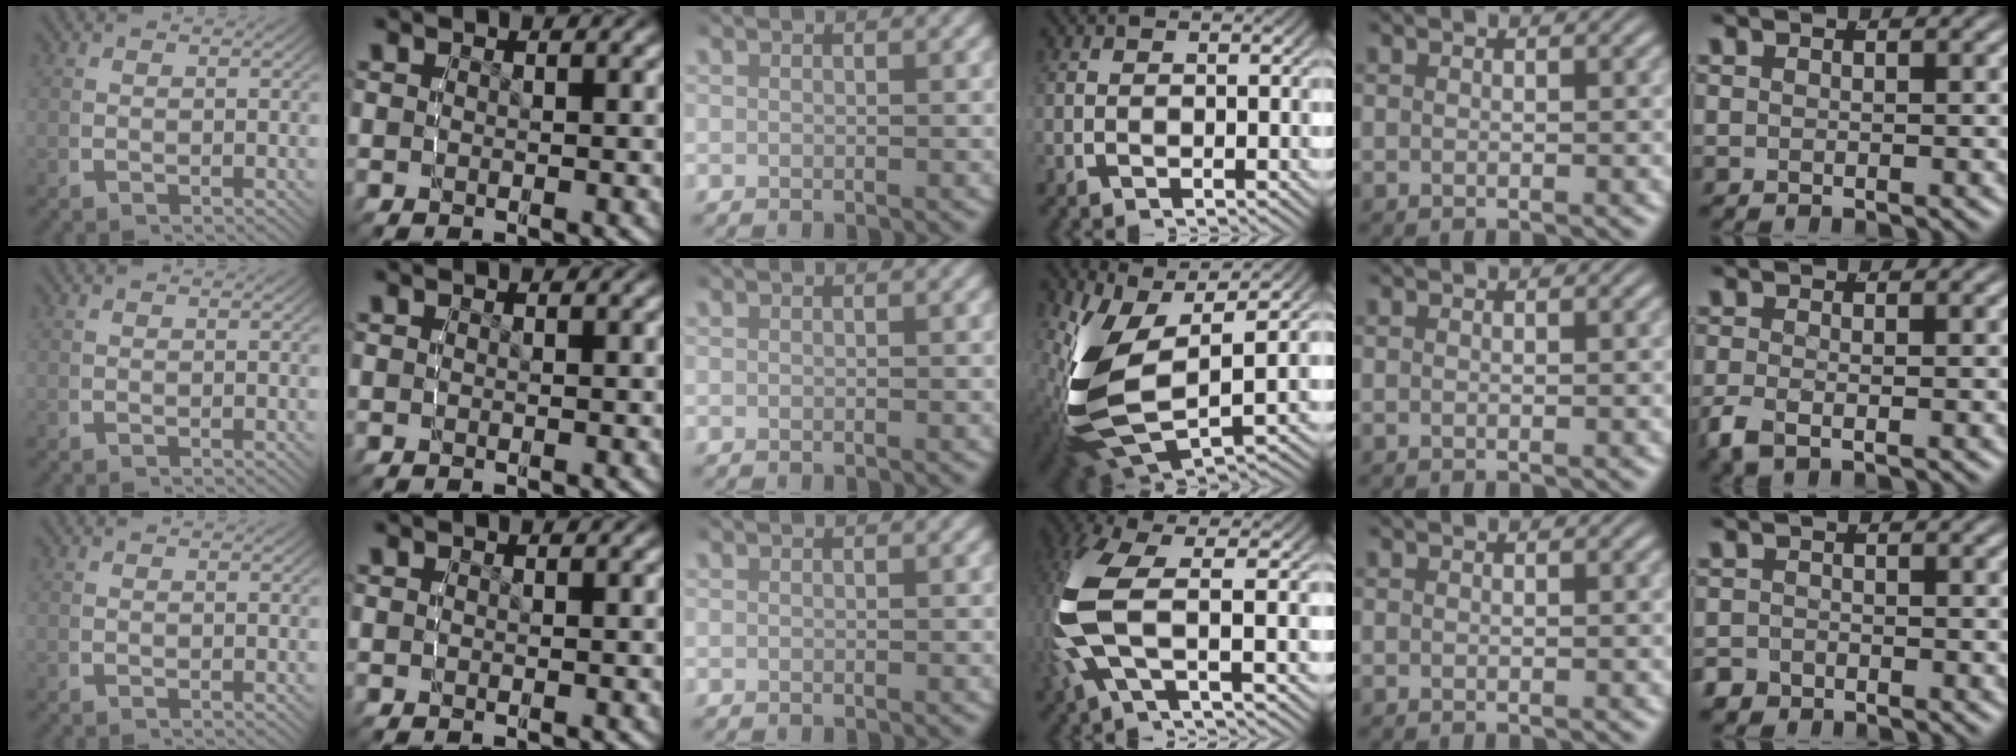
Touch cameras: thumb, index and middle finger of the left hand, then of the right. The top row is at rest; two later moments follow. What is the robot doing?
{"motion": "lift_and_place", "object": "glasses"}